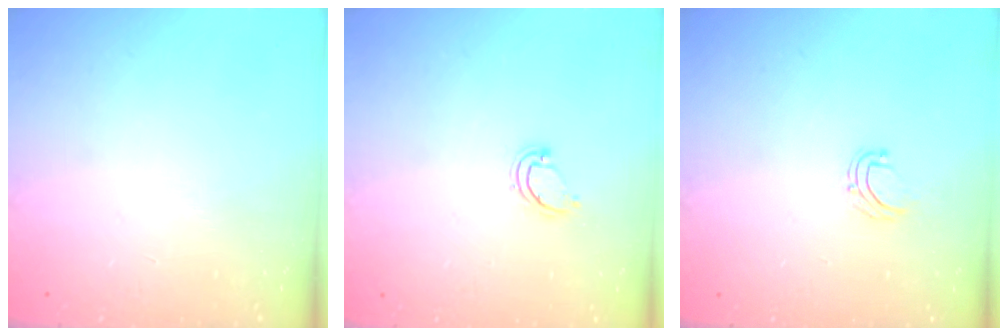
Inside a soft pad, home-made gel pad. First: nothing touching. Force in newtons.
{"total": 3.9, "press": 3.9, "slide": 0.4}
{"total": 3.8, "press": 3.8, "slide": 0.2}